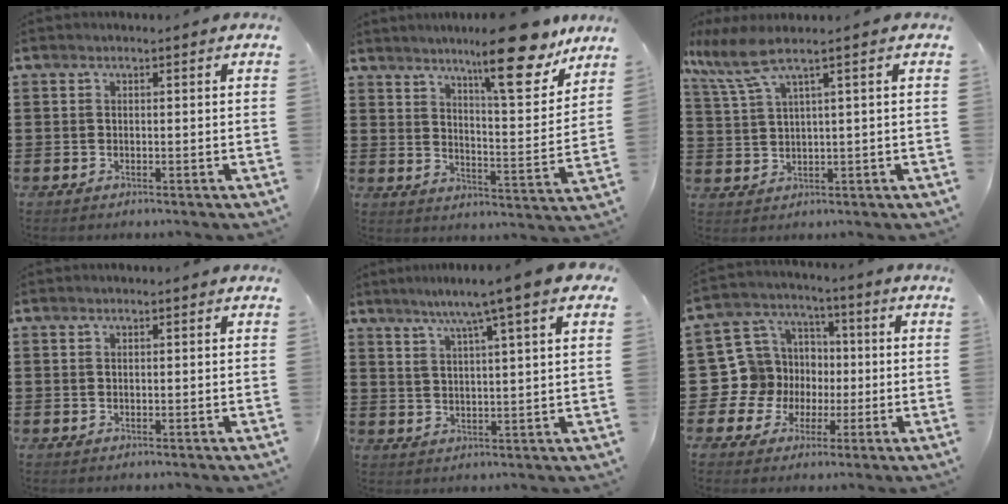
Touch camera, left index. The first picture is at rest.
{"total": 14.8, "force": [11.1, 2.6, 9.4], "torque": [-0.140, -0.061, 0.179]}
{"total": 5.5, "force": [2.7, 0.7, 4.8], "torque": [-0.126, -0.019, 0.037]}
{"total": 0.0}
{"total": 6.7, "force": [4.6, -0.3, 4.8], "torque": [-0.108, -0.015, 0.074]}
{"total": 11.5, "force": [-0.9, 11.2, 2.4], "torque": [-0.121, 0.004, -0.012]}